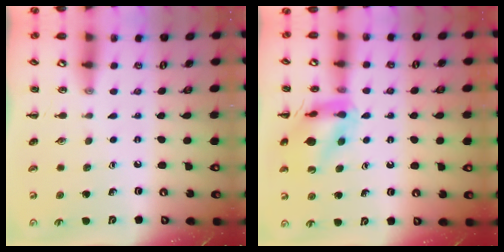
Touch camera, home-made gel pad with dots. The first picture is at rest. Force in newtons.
{"total": 15.5, "press": 15.4, "slide": 1.8}